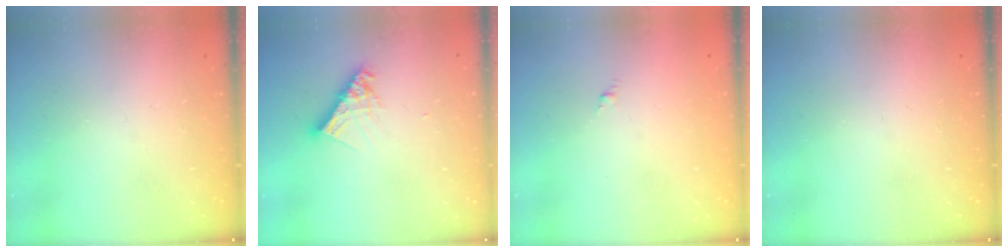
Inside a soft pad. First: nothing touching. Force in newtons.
{"total": 10.2, "press": 10.2, "slide": 0.9}
{"total": 0.0}
{"total": 0.0}